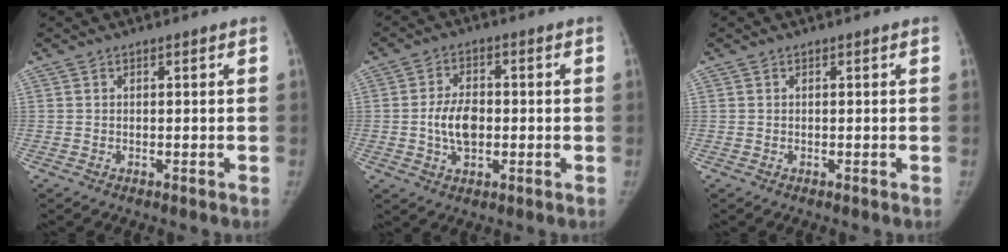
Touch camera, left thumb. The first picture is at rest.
{"total": 7.2, "force": [-0.8, 4.6, 5.5], "torque": [-0.087, 0.008, -0.016]}
{"total": 0.0}